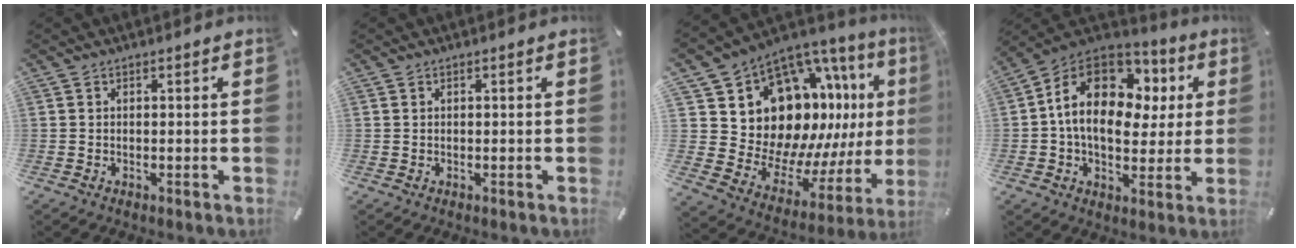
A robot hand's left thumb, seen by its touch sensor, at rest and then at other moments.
{"total": 0.0}
{"total": 15.2, "force": [6.7, 12.0, 6.7], "torque": [-0.112, -0.099, 0.145]}
{"total": 18.0, "force": [3.7, 12.8, 12.2], "torque": [-0.228, -0.008, 0.063]}